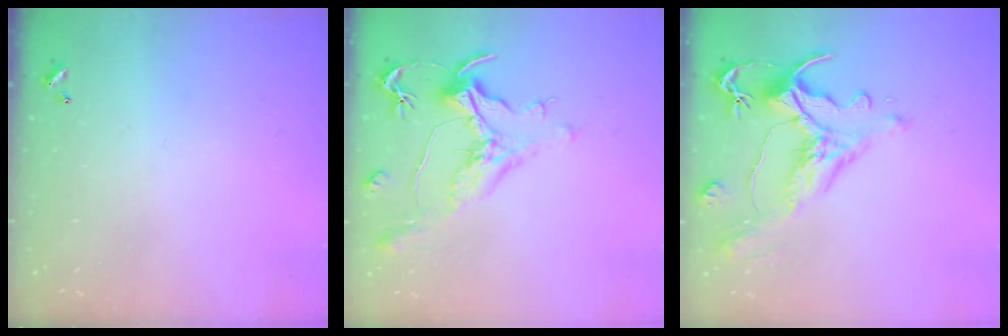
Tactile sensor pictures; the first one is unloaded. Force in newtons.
{"total": 1.3, "press": 1.1, "slide": 0.7}
{"total": 1.5, "press": 0.2, "slide": 1.5}